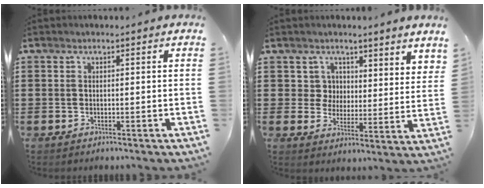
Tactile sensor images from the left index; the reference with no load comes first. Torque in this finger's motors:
{"motor_torque": [0.15, -0.12, 0.06, 0.02]}